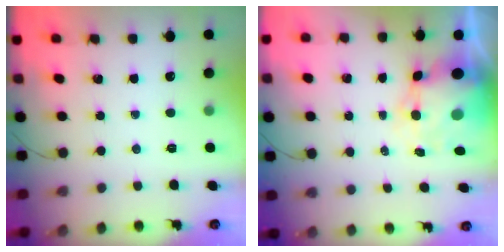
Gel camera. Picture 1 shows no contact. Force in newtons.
{"total": 9.4, "press": 9.1, "slide": 2.3}